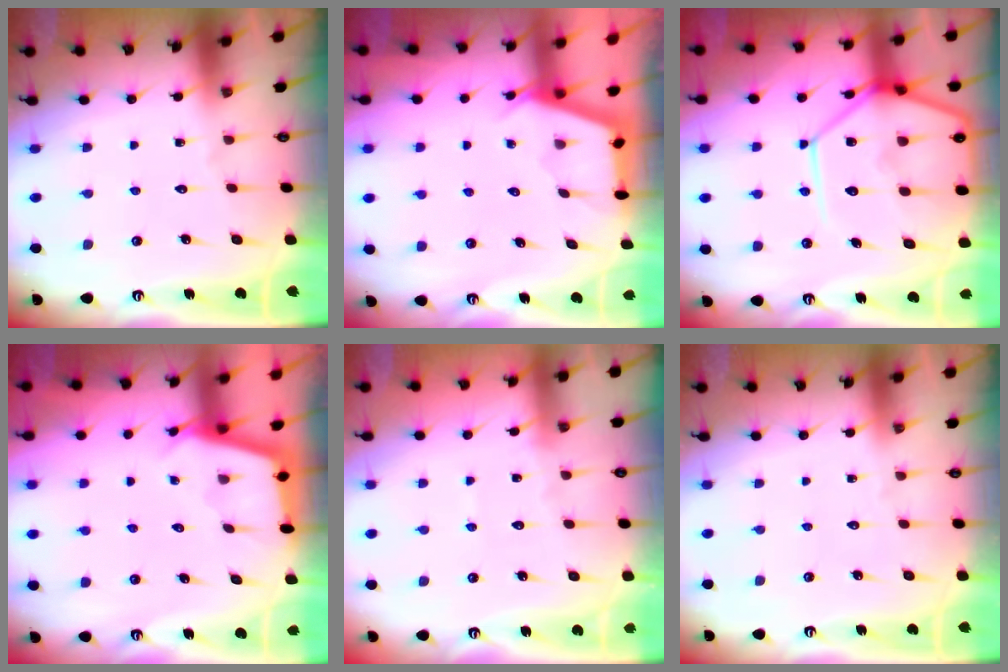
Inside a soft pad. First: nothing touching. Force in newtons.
{"total": 2.8, "press": 2.8, "slide": 0.3}
{"total": 19.1, "press": 19.0, "slide": 2.0}
{"total": 2.9, "press": 2.9, "slide": 0.3}
{"total": 5.8, "press": 5.8, "slide": 0.7}
{"total": 0.0}